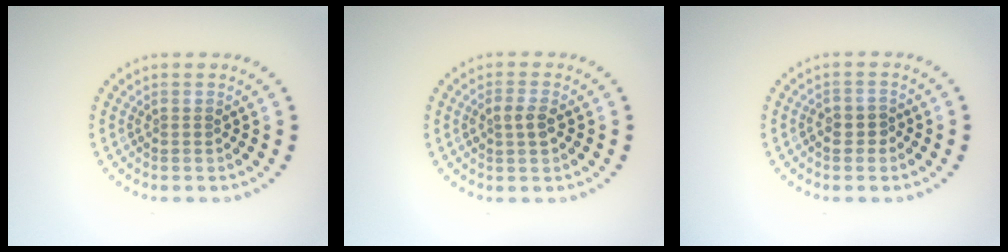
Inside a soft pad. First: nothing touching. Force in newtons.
{"total": 1.8, "press": 1.7, "slide": 0.2}
{"total": 1.4, "press": 1.2, "slide": 0.7}